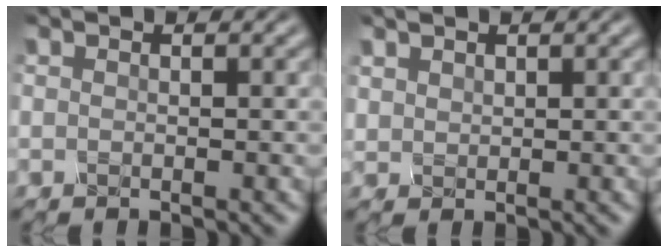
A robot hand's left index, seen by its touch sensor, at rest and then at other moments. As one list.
[{"total": 0.9, "force": [0.7, 0.1, -0.6], "torque": [0.004, 0.005, 0.031]}]